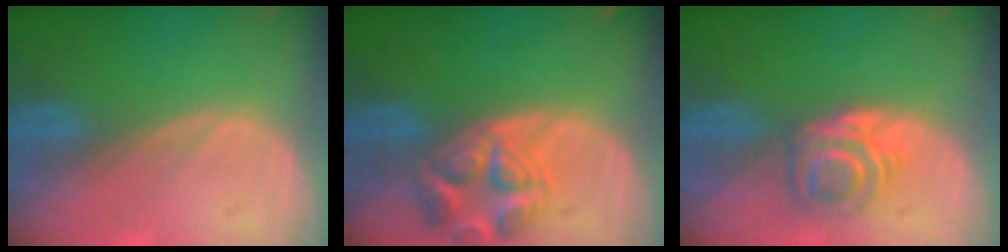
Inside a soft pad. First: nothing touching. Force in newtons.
{"total": 7.4, "press": 6.6, "slide": 3.4}
{"total": 6.1, "press": 5.0, "slide": 3.5}